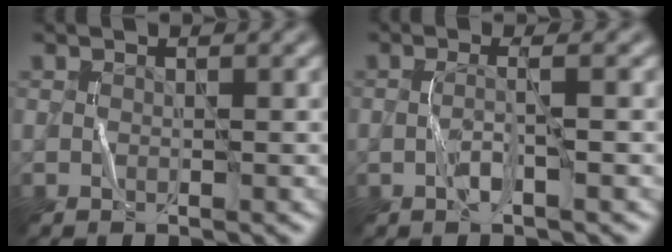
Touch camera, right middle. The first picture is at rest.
{"total": 1.8, "force": [-0.5, 0.2, 1.7], "torque": [-0.033, 0.005, -0.014]}